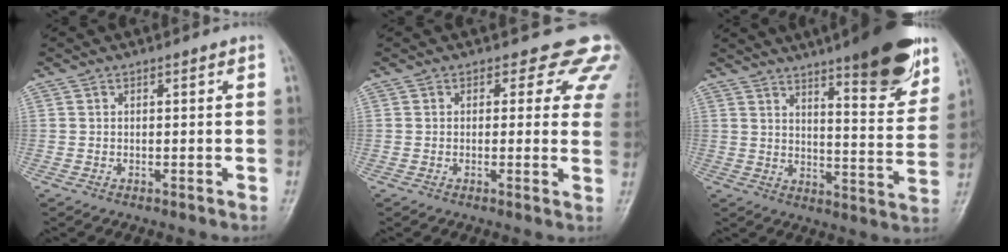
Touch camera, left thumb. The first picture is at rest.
{"total": 8.1, "force": [5.4, 5.0, 3.4], "torque": [0.010, -0.015, 0.033]}
{"total": 18.9, "force": [12.7, 4.0, 13.4], "torque": [-0.146, -0.067, 0.179]}